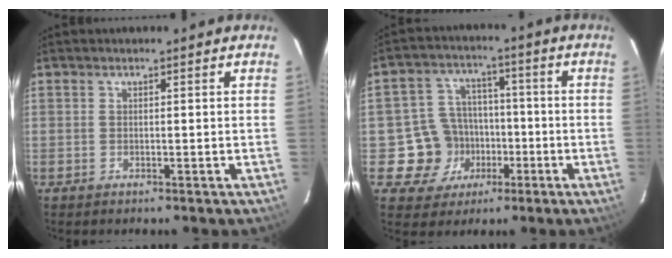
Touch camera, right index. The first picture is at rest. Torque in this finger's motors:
{"motor_torque": [-0.06, 0.03, -0.86, -0.21]}